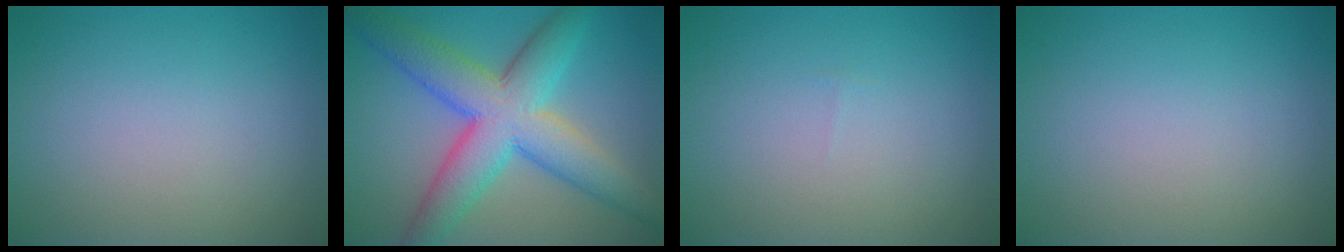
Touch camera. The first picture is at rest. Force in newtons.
{"total": 9.4, "press": 9.4, "slide": 0.1}
{"total": 0.0}
{"total": 0.0}